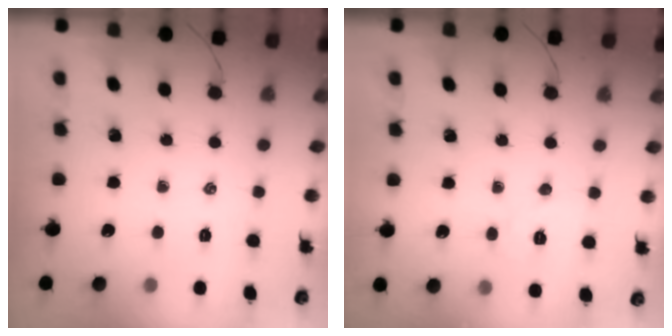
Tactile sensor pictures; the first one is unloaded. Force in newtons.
{"total": 6.1, "press": 6.0, "slide": 1.1}